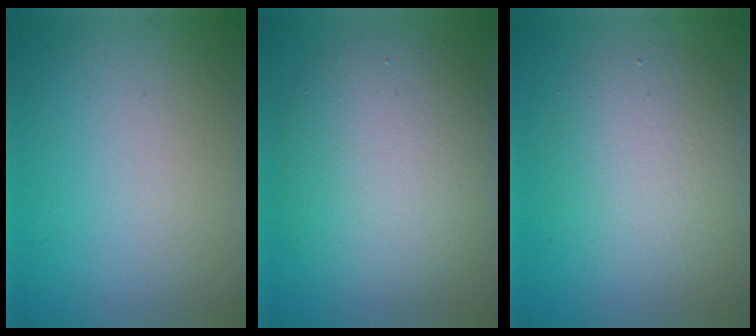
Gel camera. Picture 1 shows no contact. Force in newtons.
{"total": 7.4, "press": 7.4, "slide": 0.4}
{"total": 4.4, "press": 4.4, "slide": 0.4}